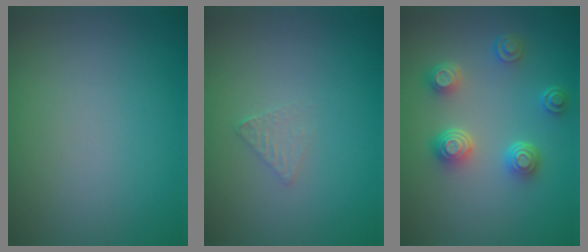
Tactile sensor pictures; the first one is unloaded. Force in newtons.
{"total": 1.0, "press": 1.0, "slide": 0.1}
{"total": 4.1, "press": 3.2, "slide": 2.6}